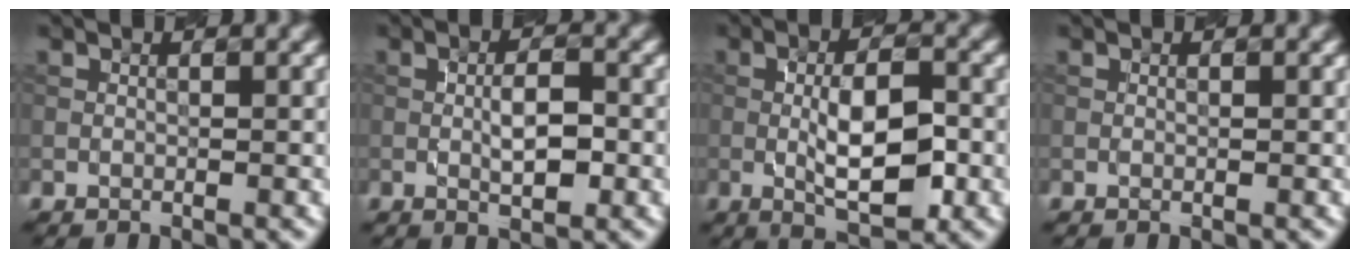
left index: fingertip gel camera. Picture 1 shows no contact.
{"total": 3.3, "force": [-0.3, 1.1, 3.1], "torque": [-0.054, 0.002, -0.004]}
{"total": 6.4, "force": [-1.0, 2.3, 5.9], "torque": [-0.102, 0.001, -0.016]}
{"total": 0.0}